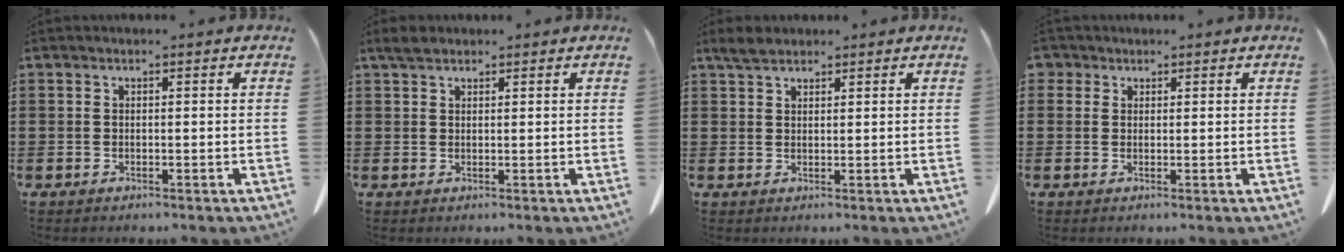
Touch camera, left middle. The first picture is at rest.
{"total": 2.0, "force": [1.6, 0.8, 0.9], "torque": [-0.023, 0.006, 0.030]}
{"total": 2.6, "force": [2.1, 0.9, 1.2], "torque": [-0.030, 0.006, 0.041]}
{"total": 1.6, "force": [1.1, 1.2, 0.3], "torque": [-0.011, 0.006, 0.020]}